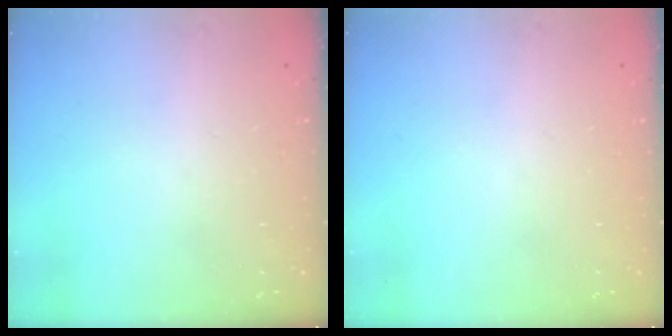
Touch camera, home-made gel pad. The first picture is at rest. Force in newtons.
{"total": 0.0}